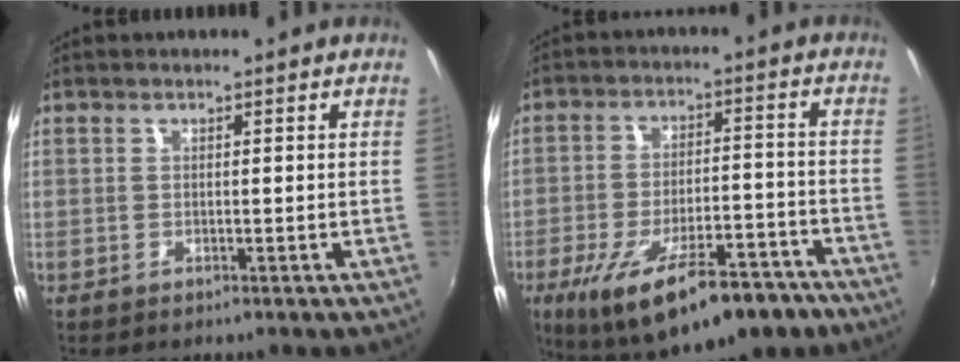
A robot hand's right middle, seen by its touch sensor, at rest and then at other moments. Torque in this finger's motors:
{"motor_torque": [1.43, -0.71, 0.44, 0.21]}